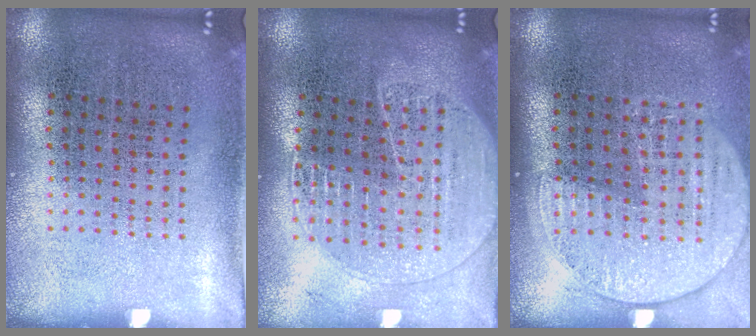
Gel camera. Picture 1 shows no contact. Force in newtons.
{"total": 1.7, "press": 1.5, "slide": 0.6}
{"total": 1.5, "press": 1.3, "slide": 0.7}